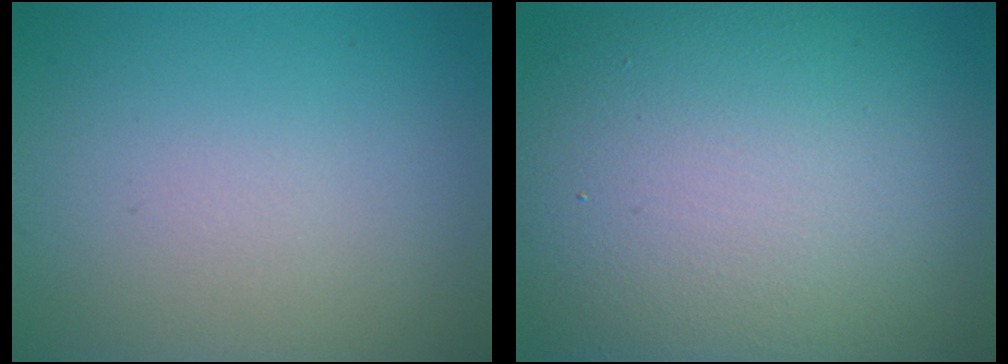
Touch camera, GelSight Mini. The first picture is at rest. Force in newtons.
{"total": 15.5, "press": 15.5, "slide": 0.9}